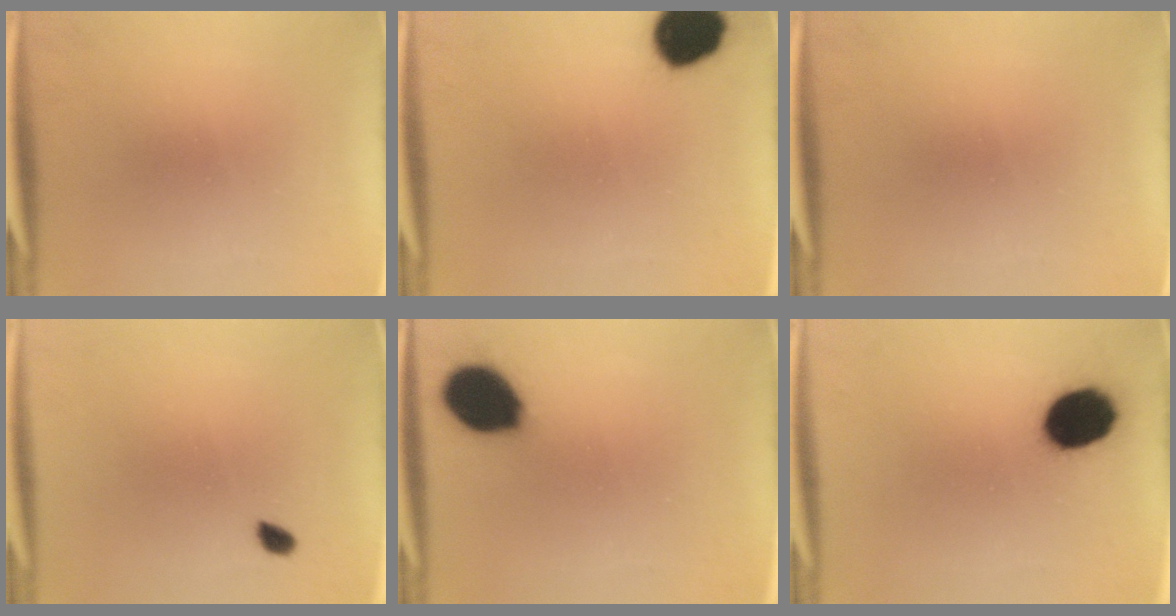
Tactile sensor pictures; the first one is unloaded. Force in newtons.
{"total": 12.4}
{"total": 0.0}
{"total": 1.7}
{"total": 13.0}
{"total": 12.5}